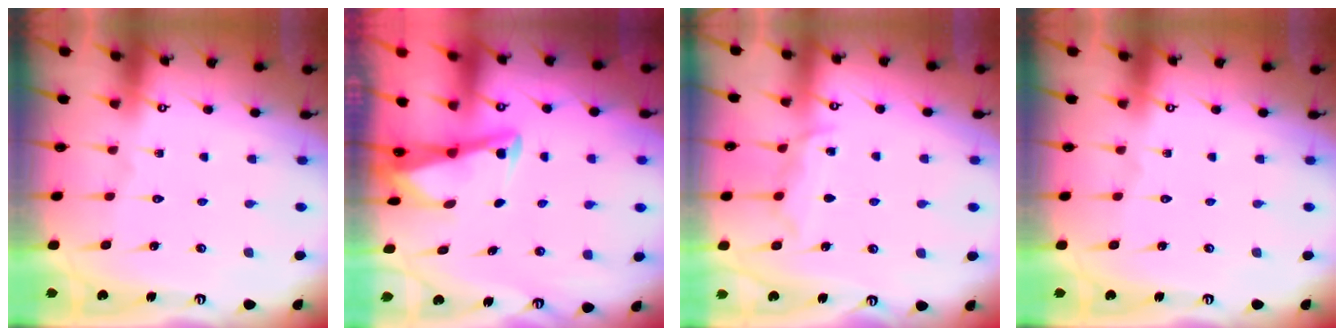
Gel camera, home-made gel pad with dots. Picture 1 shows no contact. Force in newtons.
{"total": 3.0, "press": 3.0, "slide": 0.4}
{"total": 7.2, "press": 7.2, "slide": 0.8}
{"total": 0.0}